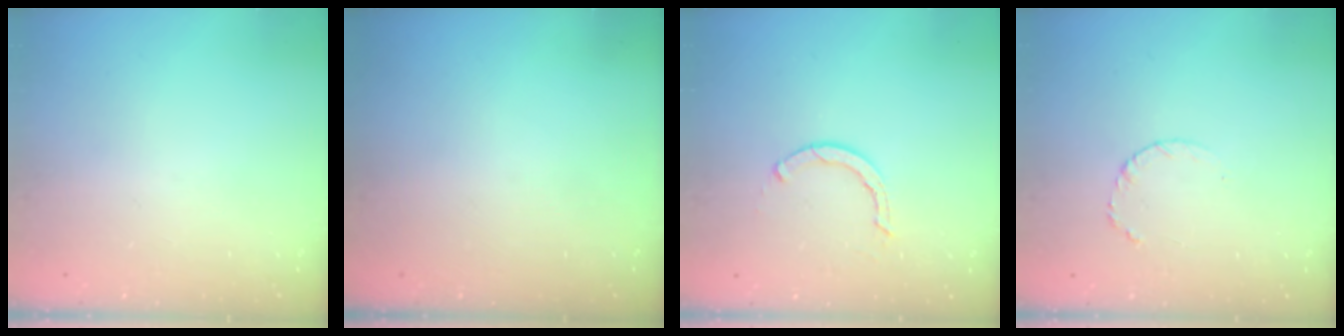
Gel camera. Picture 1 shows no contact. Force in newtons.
{"total": 0.0}
{"total": 2.3, "press": 2.3, "slide": 0.1}
{"total": 3.3, "press": 3.3, "slide": 0.3}